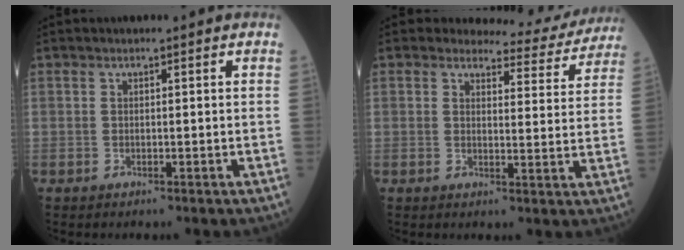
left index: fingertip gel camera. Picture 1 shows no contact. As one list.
[{"total": 9.1, "force": [8.7, 2.5, 0.2], "torque": [0.015, -0.026, 0.082]}]